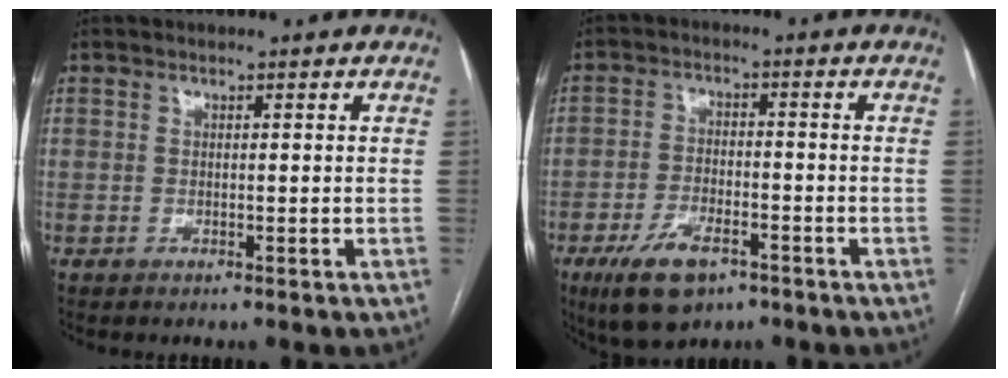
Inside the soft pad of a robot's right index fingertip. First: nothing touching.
{"total": 8.3, "force": [-4.9, 3.5, 5.7], "torque": [-0.113, -0.010, -0.079]}